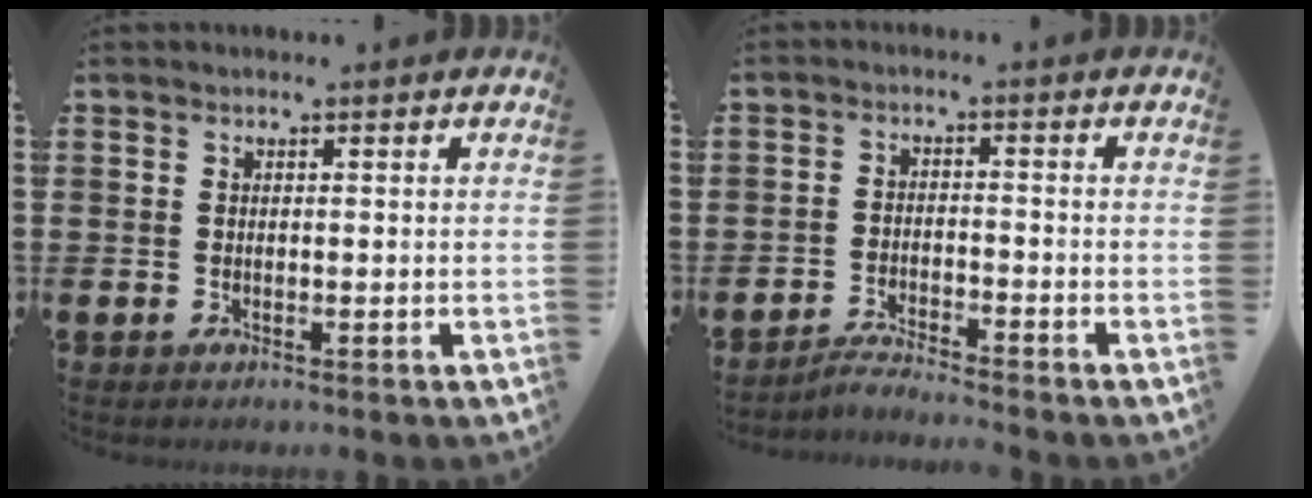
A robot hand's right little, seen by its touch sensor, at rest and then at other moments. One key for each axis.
{"total": 2.5, "fx": -2.5, "fy": -0.3, "fz": 0.3, "tx": -0.007, "ty": 0.003, "tz": -0.052}